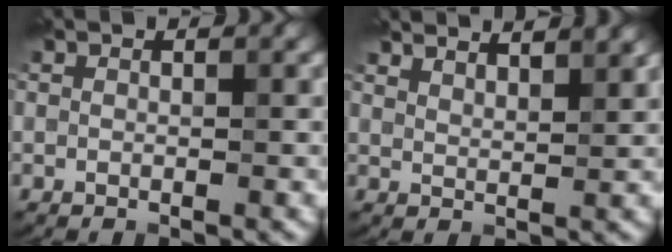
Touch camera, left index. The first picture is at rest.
{"total": 5.0, "force": [4.4, 1.3, 2.1], "torque": [-0.012, 0.019, 0.043]}